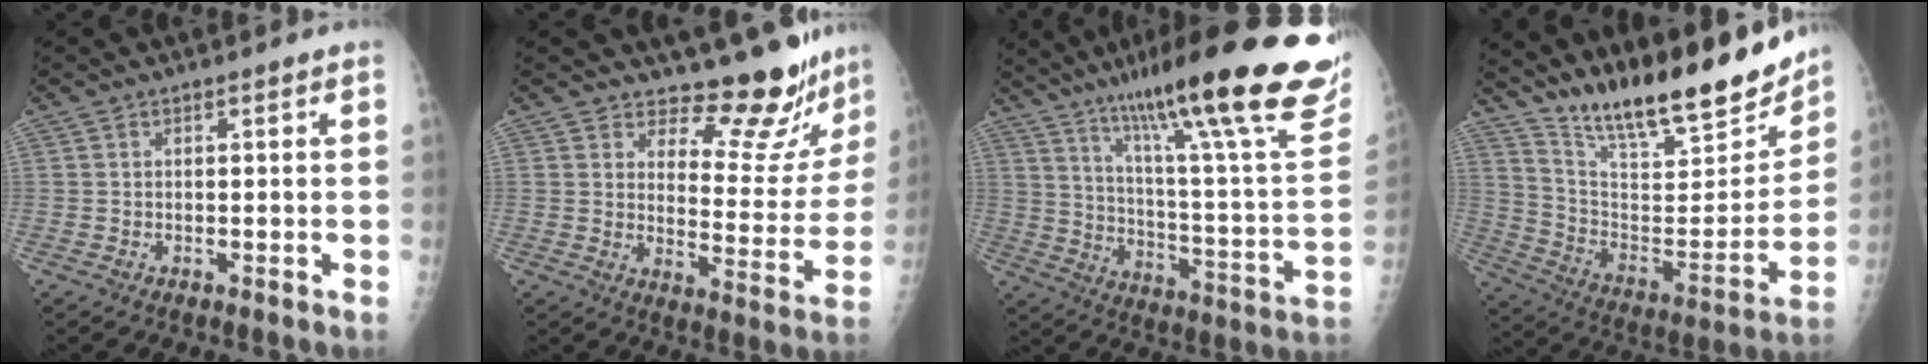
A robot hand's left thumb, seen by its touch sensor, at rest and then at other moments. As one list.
[{"total": 9.5, "force": [7.9, 3.9, 3.7], "torque": [-0.010, -0.066, 0.119]}, {"total": 31.9, "force": [21.3, 4.9, 23.2], "torque": [-0.277, -0.070, 0.299]}, {"total": 24.0, "force": [19.2, 6.1, 13.0], "torque": [-0.171, -0.093, 0.311]}]